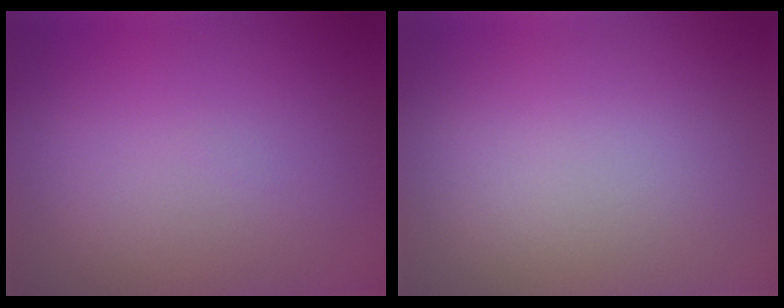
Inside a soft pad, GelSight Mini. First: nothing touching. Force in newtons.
{"total": 0.0}